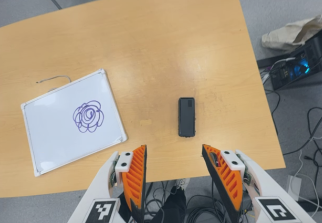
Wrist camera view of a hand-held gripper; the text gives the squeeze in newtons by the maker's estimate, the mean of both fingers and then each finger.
{"total": 0.0}